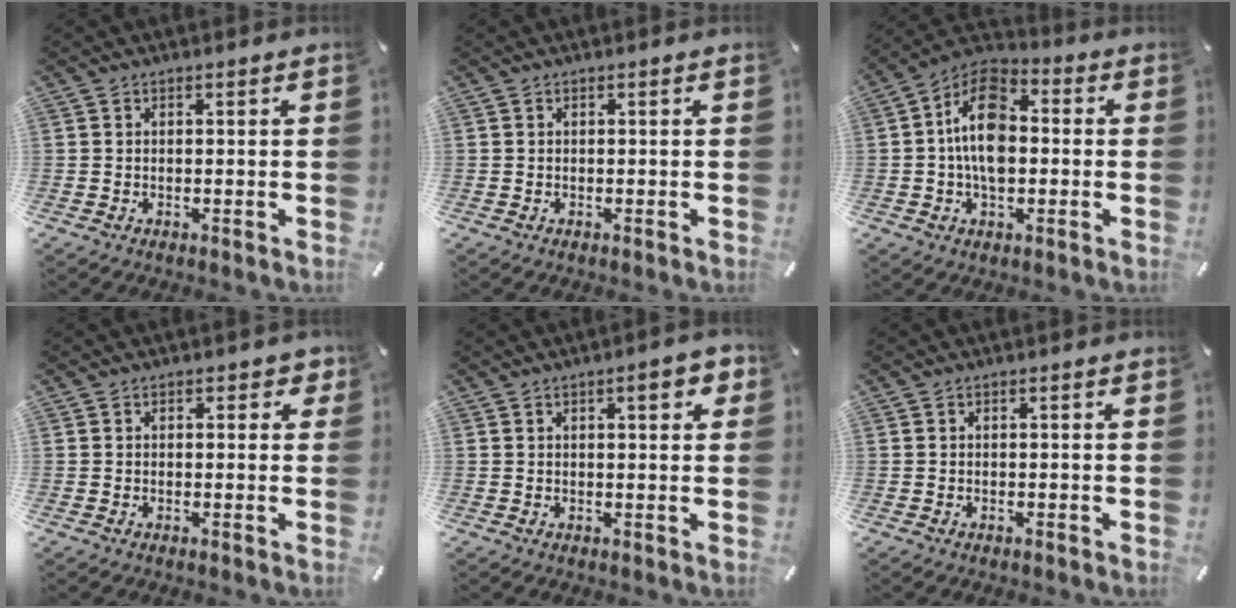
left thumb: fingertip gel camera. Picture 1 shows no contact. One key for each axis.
{"total": 0.0}
{"total": 13.0, "fx": -0.8, "fy": 8.2, "fz": 10.0, "tx": -0.194, "ty": 0.009, "tz": -0.016}
{"total": 1.9, "fx": 0.5, "fy": 1.3, "fz": 1.3, "tx": -0.010, "ty": 0.002, "tz": 0.004}
{"total": 5.3, "fx": 2.2, "fy": 1.7, "fz": 4.5, "tx": -0.058, "ty": -0.006, "tz": 0.031}
{"total": 0.0}